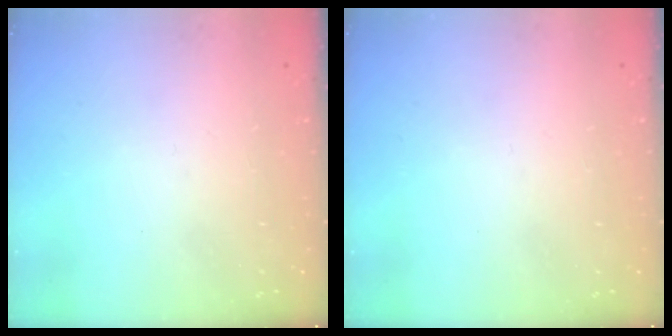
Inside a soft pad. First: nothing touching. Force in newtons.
{"total": 0.0}